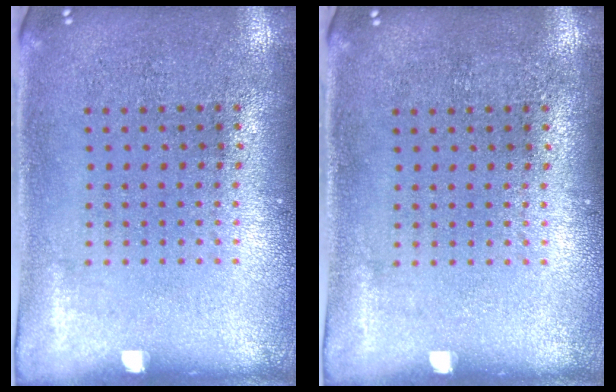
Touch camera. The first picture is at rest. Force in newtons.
{"total": 0.0}